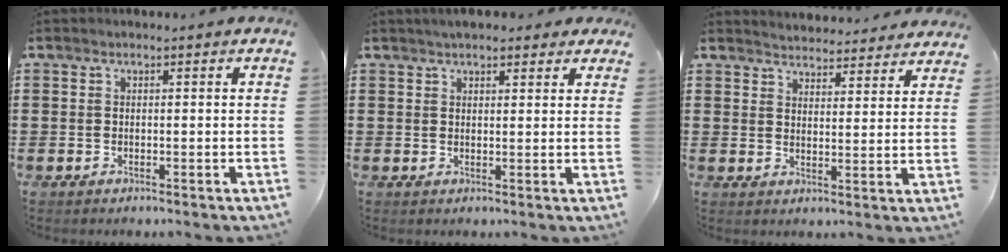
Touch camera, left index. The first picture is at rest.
{"total": 3.1, "force": [2.7, 1.0, 1.1], "torque": [-0.027, 0.003, 0.050]}
{"total": 4.0, "force": [4.0, -0.2, -0.2], "torque": [-0.004, -0.028, 0.068]}